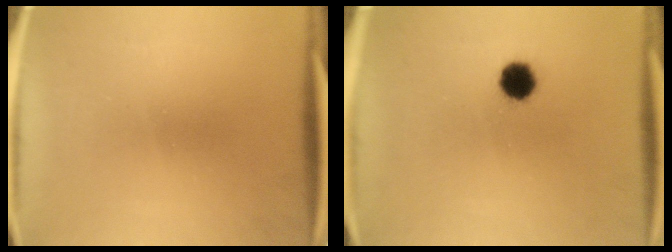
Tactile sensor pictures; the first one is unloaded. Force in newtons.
{"total": 5.3}